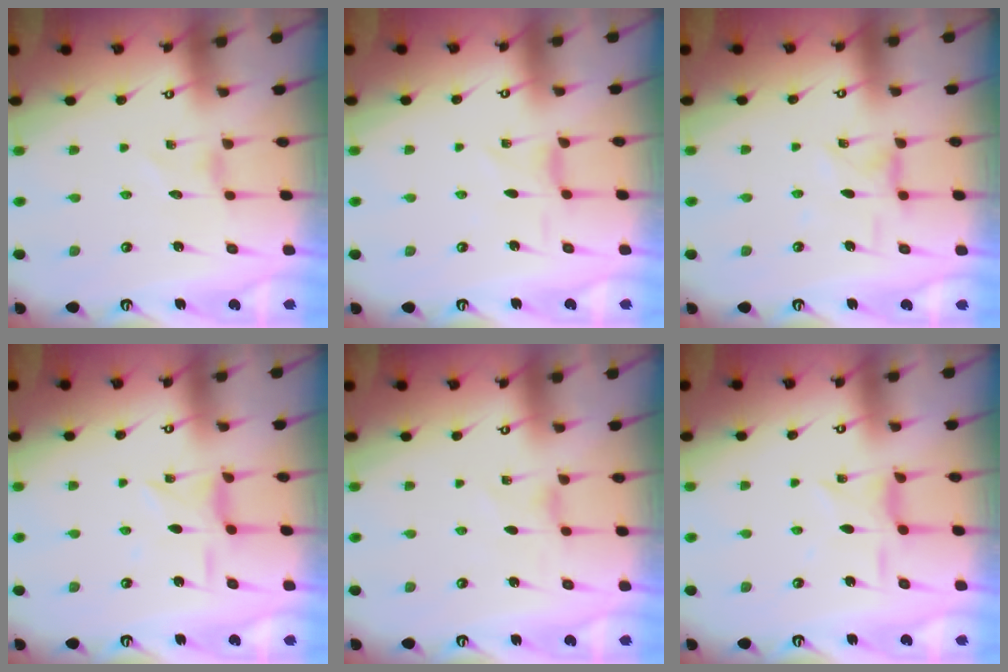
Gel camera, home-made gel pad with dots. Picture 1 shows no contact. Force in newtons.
{"total": 0.8, "press": 0.7, "slide": 0.3}
{"total": 2.5, "press": 2.4, "slide": 0.4}
{"total": 4.3, "press": 4.3, "slide": 0.2}
{"total": 0.0}
{"total": 4.9, "press": 4.8, "slide": 0.5}